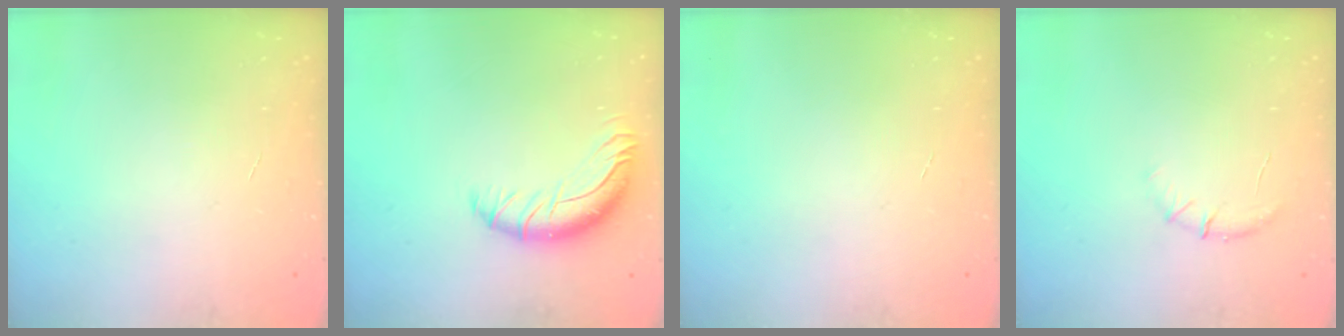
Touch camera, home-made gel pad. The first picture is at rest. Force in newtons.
{"total": 12.4, "press": 12.1, "slide": 2.6}
{"total": 0.0}
{"total": 5.4, "press": 5.2, "slide": 1.7}